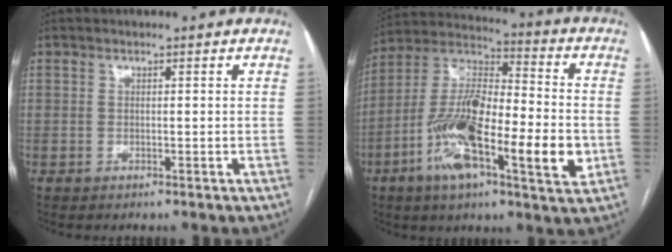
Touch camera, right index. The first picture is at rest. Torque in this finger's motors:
{"motor_torque": [1.86, -0.27, 0.63, 0.21]}